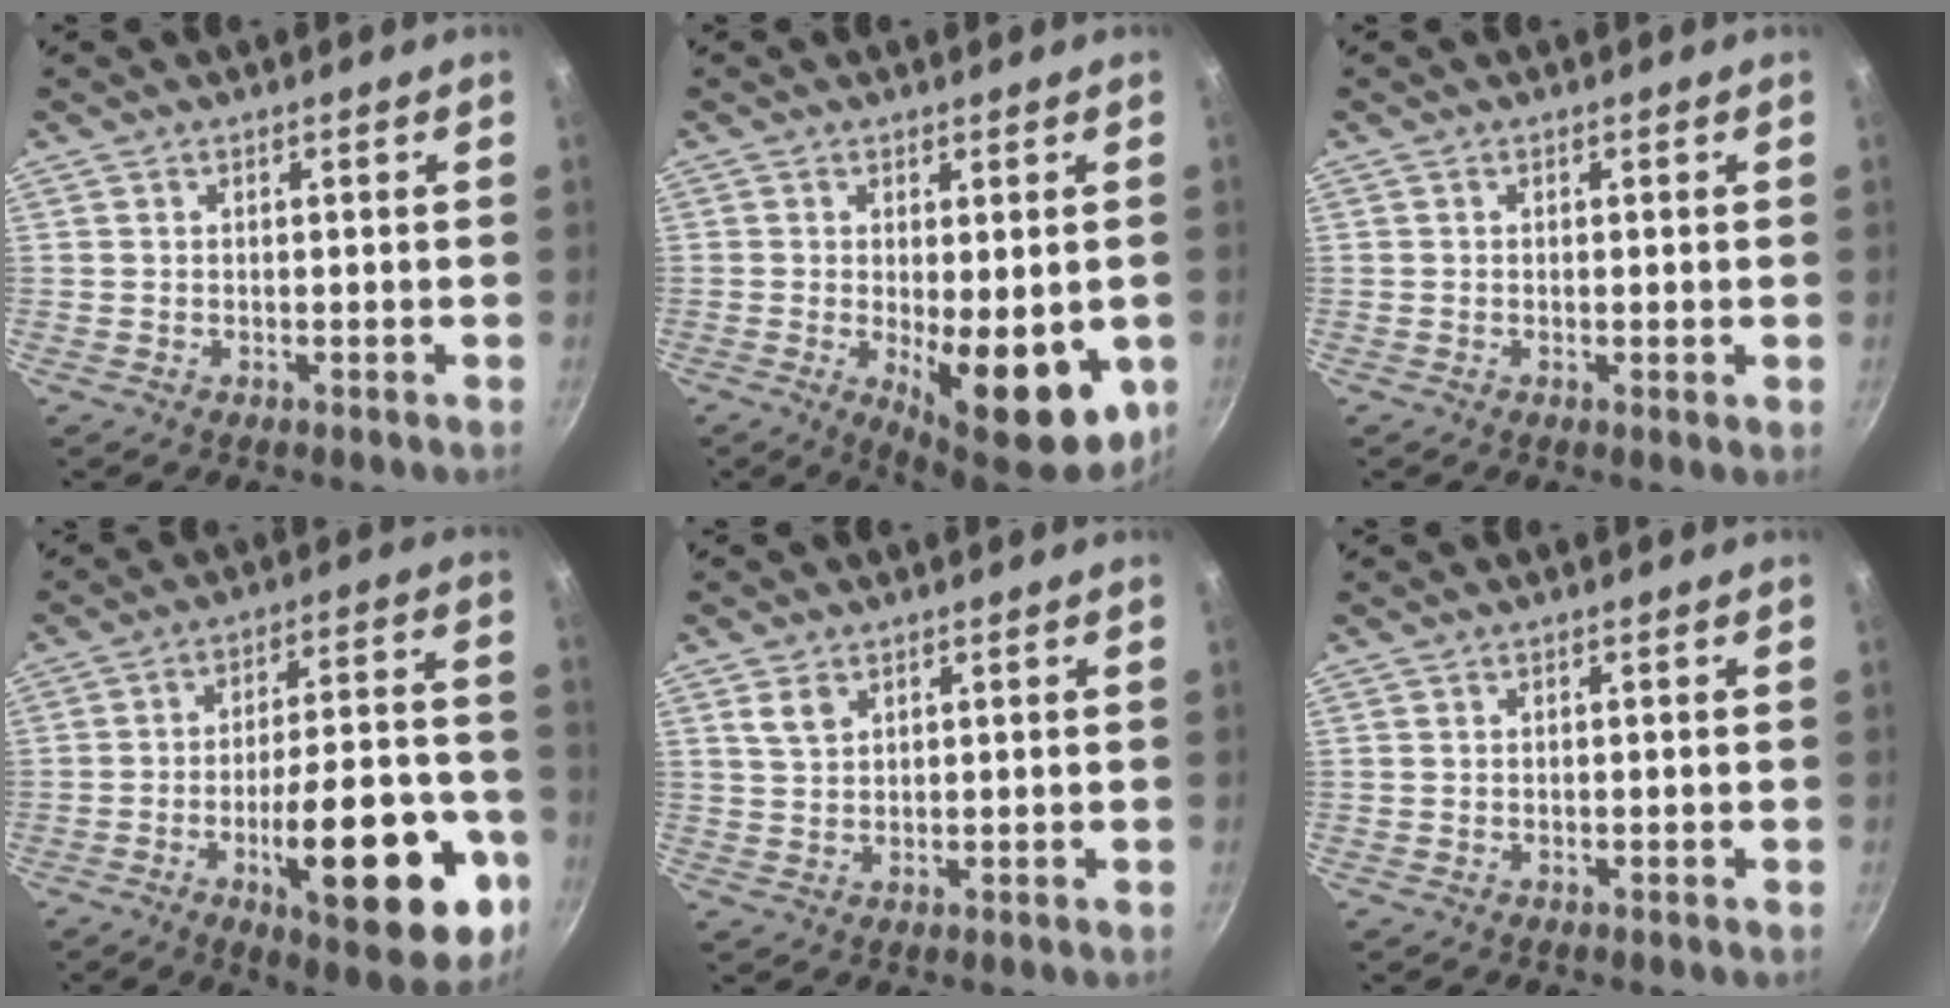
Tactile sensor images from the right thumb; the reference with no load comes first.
{"total": 14.6, "force": [-2.9, 5.7, 13.1], "torque": [-0.154, -0.013, -0.023]}
{"total": 0.8, "force": [-0.1, 0.1, 0.8], "torque": [-0.013, -0.002, -0.003]}
{"total": 23.6, "force": [-9.2, 8.4, 20.1], "torque": [-0.242, 0.040, -0.125]}
{"total": 3.4, "force": [1.8, 2.2, 1.9], "torque": [-0.026, -0.004, 0.037]}
{"total": 0.0}